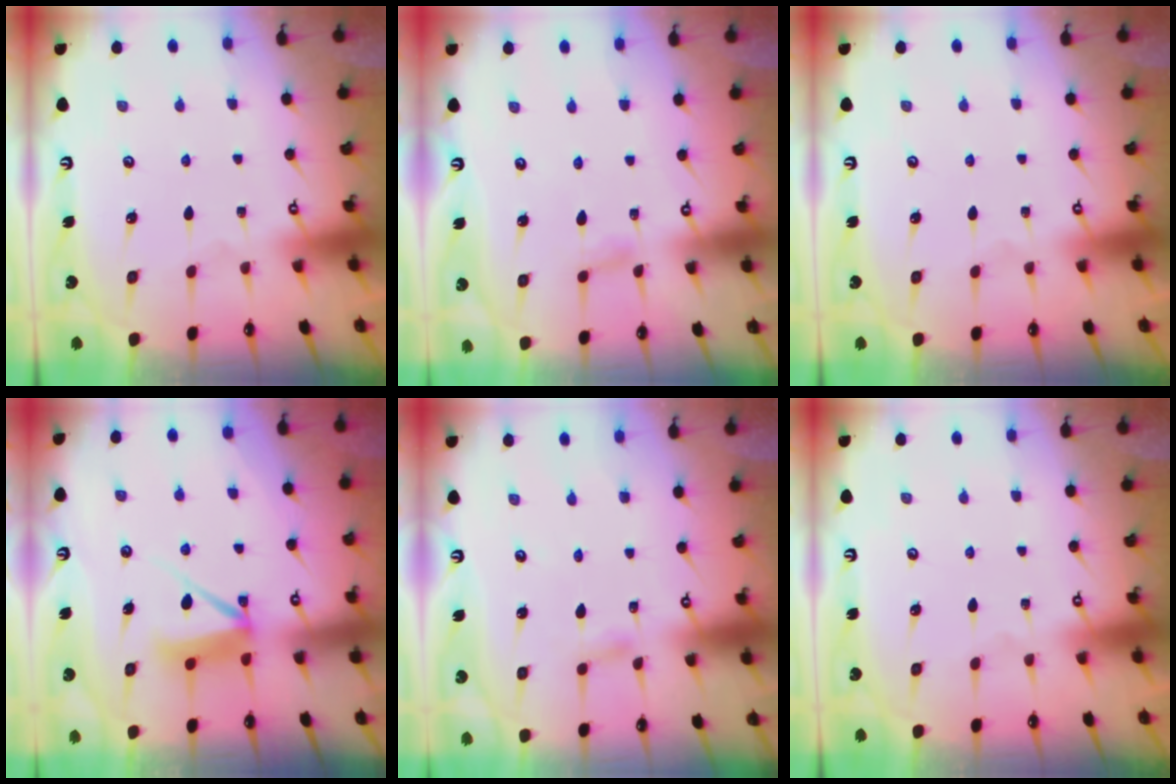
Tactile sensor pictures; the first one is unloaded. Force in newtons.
{"total": 2.9, "press": 2.9, "slide": 0.4}
{"total": 0.0}
{"total": 7.8, "press": 7.7, "slide": 0.6}
{"total": 2.8, "press": 2.8, "slide": 0.3}
{"total": 0.0}